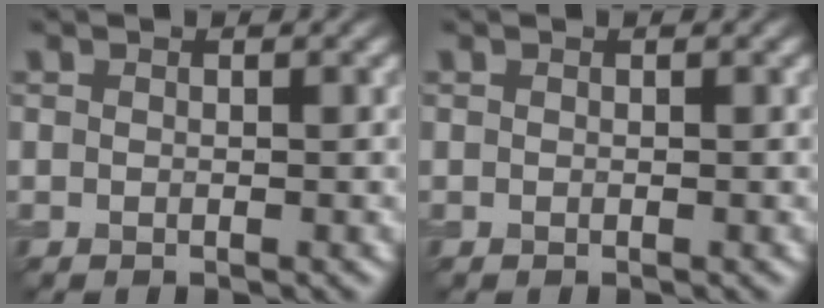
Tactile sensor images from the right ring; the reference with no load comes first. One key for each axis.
{"total": 0.0}